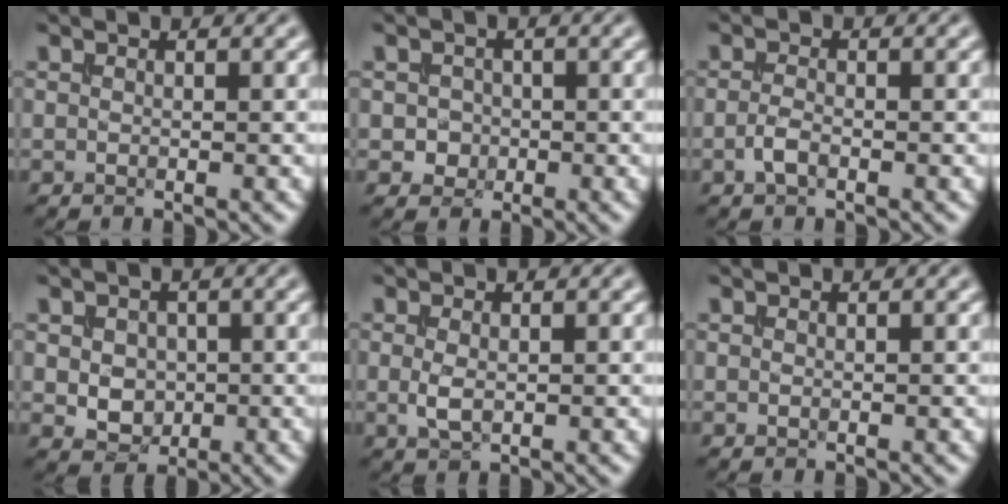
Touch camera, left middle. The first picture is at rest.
{"total": 1.5, "force": [-0.3, 1.4, 0.4], "torque": [0.001, -0.003, -0.006]}
{"total": 1.4, "force": [-0.7, 0.5, 1.1], "torque": [-0.028, 0.001, -0.018]}
{"total": 2.9, "force": [0.0, 2.4, 1.7], "torque": [-0.031, -0.004, 0.001]}
{"total": 1.7, "force": [-0.1, 0.9, 1.4], "torque": [-0.037, -0.001, 0.001]}
{"total": 0.0}